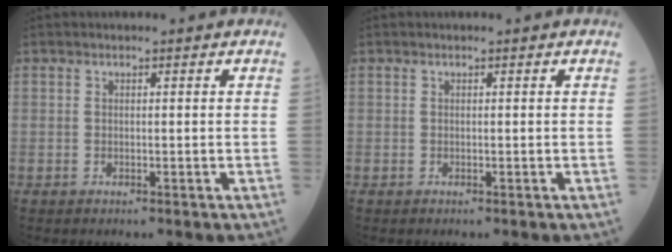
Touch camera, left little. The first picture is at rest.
{"total": 0.0}